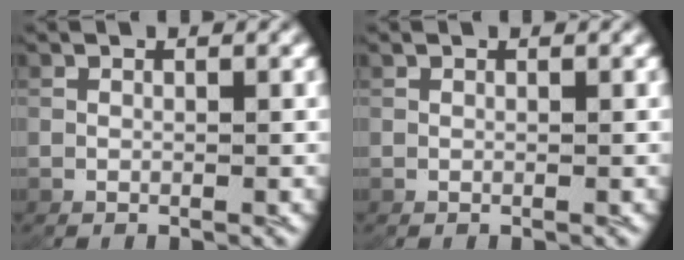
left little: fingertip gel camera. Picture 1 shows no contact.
{"total": 0.0}